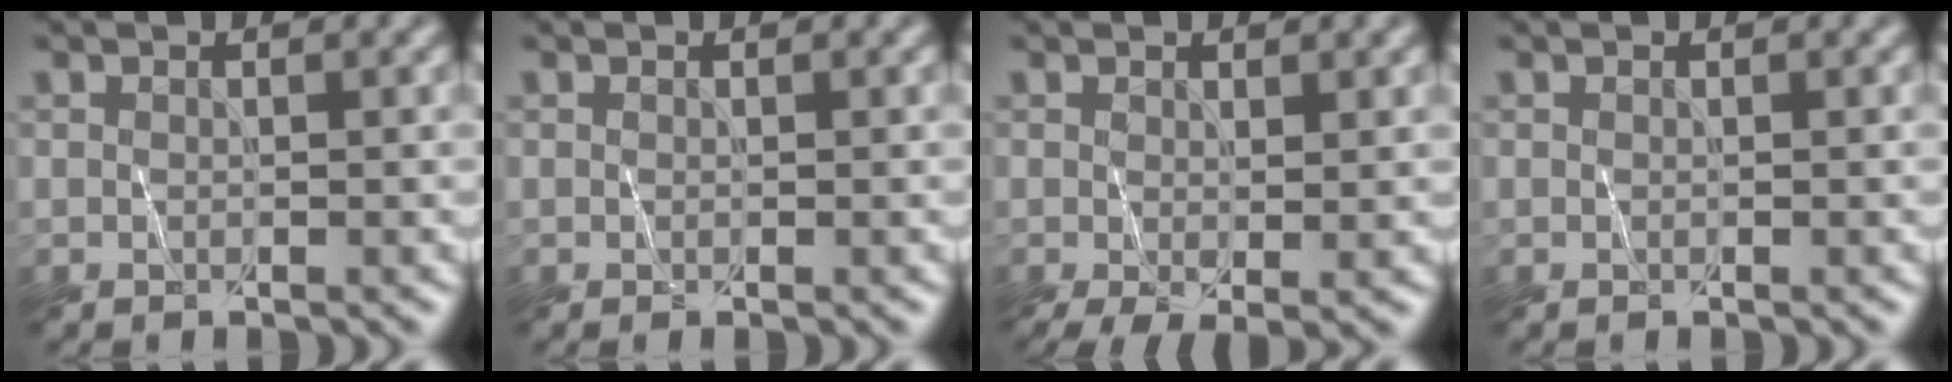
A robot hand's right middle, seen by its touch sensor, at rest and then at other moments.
{"total": 0.0}
{"total": 2.8, "force": [-0.7, 1.3, 2.4], "torque": [-0.056, -0.006, -0.012]}
{"total": 0.0}